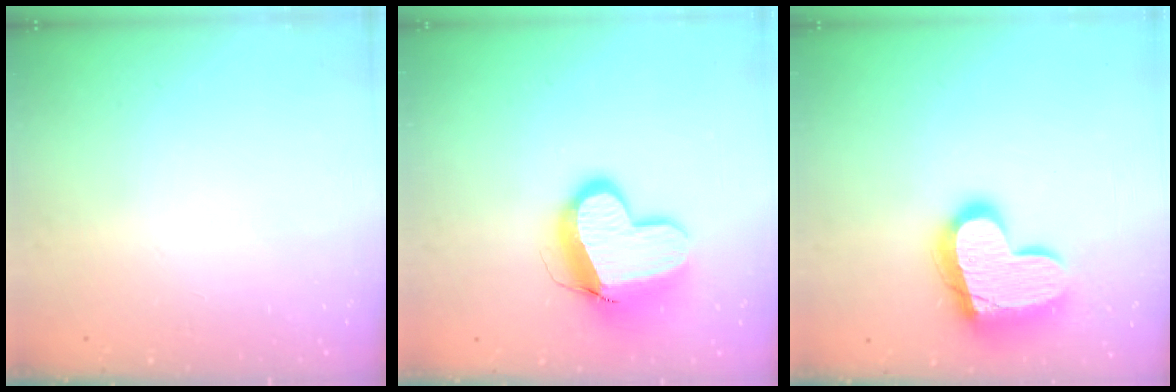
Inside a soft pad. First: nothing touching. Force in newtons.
{"total": 13.1, "press": 13.0, "slide": 1.3}
{"total": 17.6, "press": 17.6, "slide": 1.2}